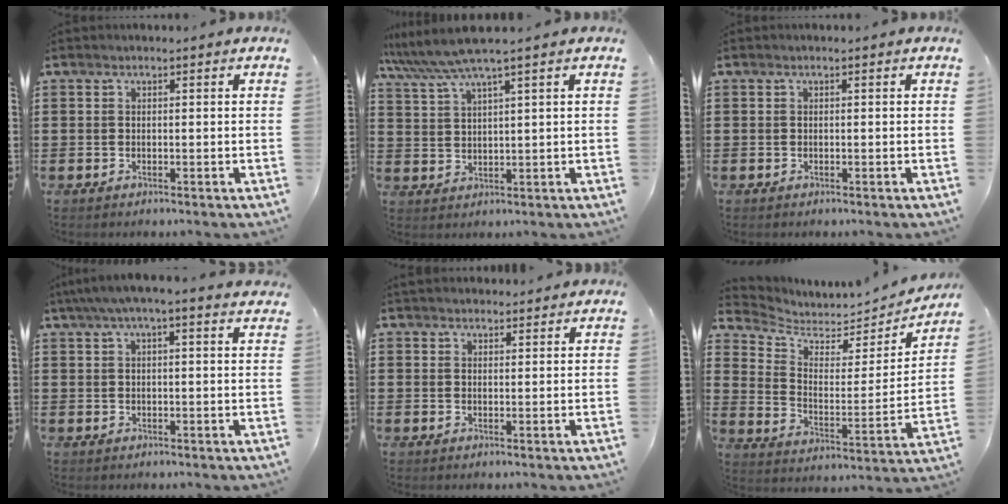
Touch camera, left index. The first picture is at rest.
{"total": 5.2, "force": [3.9, -0.1, 3.4], "torque": [-0.079, -0.011, 0.066]}
{"total": 0.0}
{"total": 3.3, "force": [2.3, 0.4, 2.3], "torque": [-0.050, 0.000, 0.041]}
{"total": 2.1, "force": [2.1, 0.5, 0.0], "torque": [-0.004, -0.003, 0.042]}
{"total": 4.7, "force": [4.4, 1.3, 1.3], "torque": [-0.054, -0.039, 0.073]}